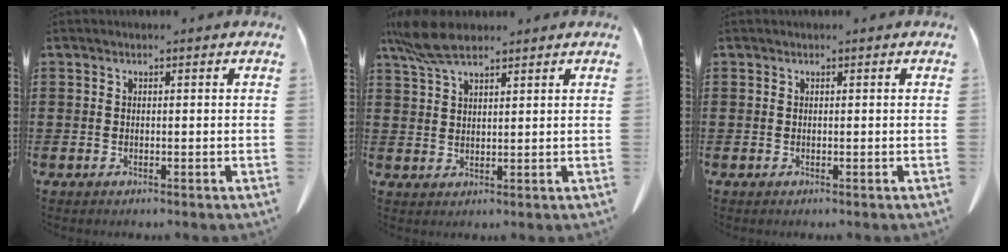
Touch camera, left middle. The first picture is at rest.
{"total": 6.9, "force": [5.1, 2.0, 4.1], "torque": [-0.100, -0.007, 0.095]}
{"total": 0.0}